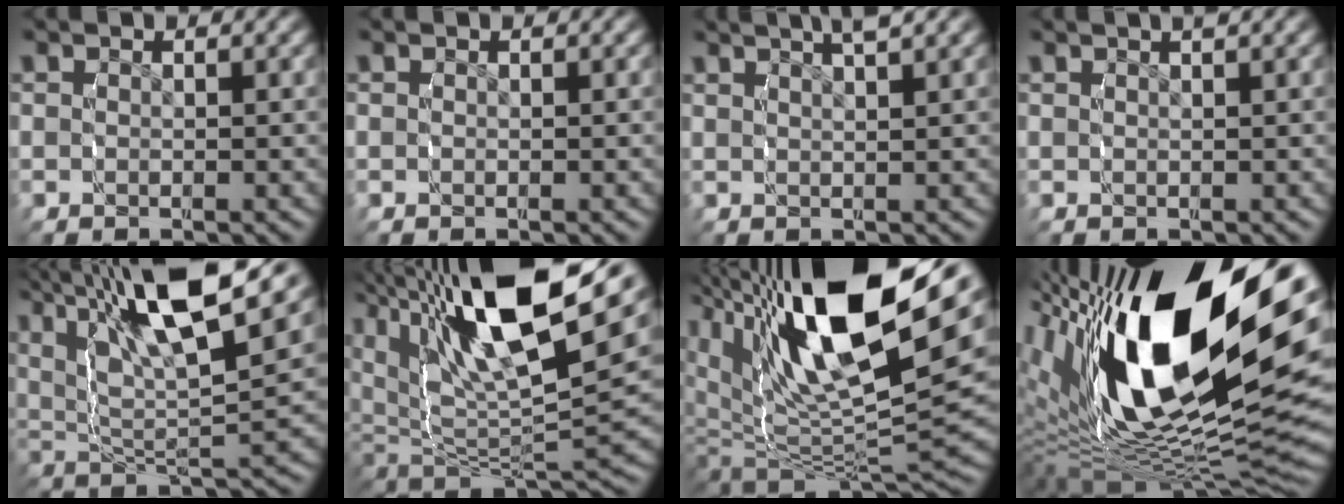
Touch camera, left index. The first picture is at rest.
{"total": 0.0}
{"total": 5.1, "force": [3.7, 1.7, 3.2], "torque": [-0.035, 0.019, 0.051]}
{"total": 1.5, "force": [1.1, 0.0, 0.9], "torque": [-0.004, 0.007, 0.016]}
{"total": 13.3, "force": [5.3, 6.7, 10.2], "torque": [-0.191, 0.011, 0.079]}
{"total": 16.8, "force": [4.4, 9.5, 13.1], "torque": [-0.229, -0.003, 0.072]}
{"total": 19.0, "force": [2.8, 11.3, 15.0], "torque": [-0.259, -0.020, 0.057]}
{"total": 22.2, "force": [1.7, 11.4, 19.0], "torque": [-0.313, -0.005, 0.037]}